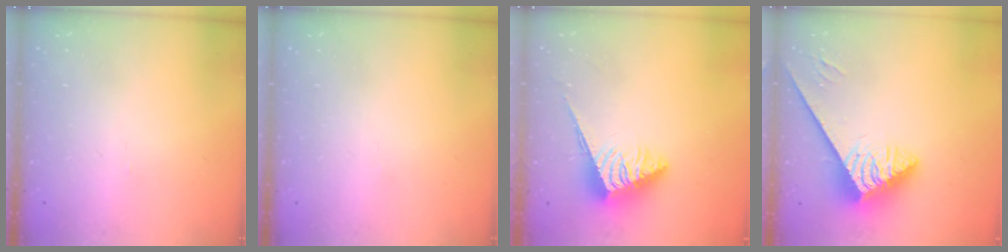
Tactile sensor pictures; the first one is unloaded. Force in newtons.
{"total": 0.0}
{"total": 5.2, "press": 5.1, "slide": 0.4}
{"total": 3.8, "press": 3.7, "slide": 0.8}